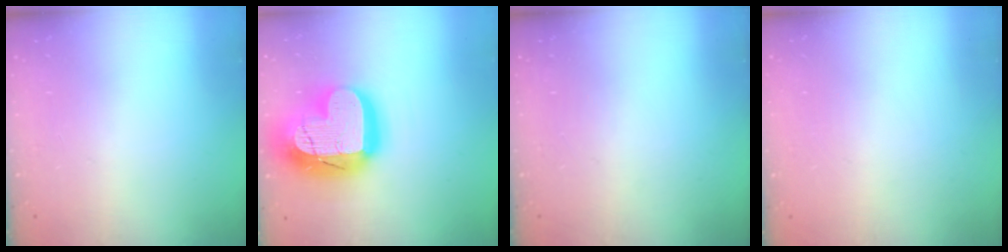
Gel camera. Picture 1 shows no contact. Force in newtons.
{"total": 26.0, "press": 25.9, "slide": 2.1}
{"total": 0.0}
{"total": 0.0}